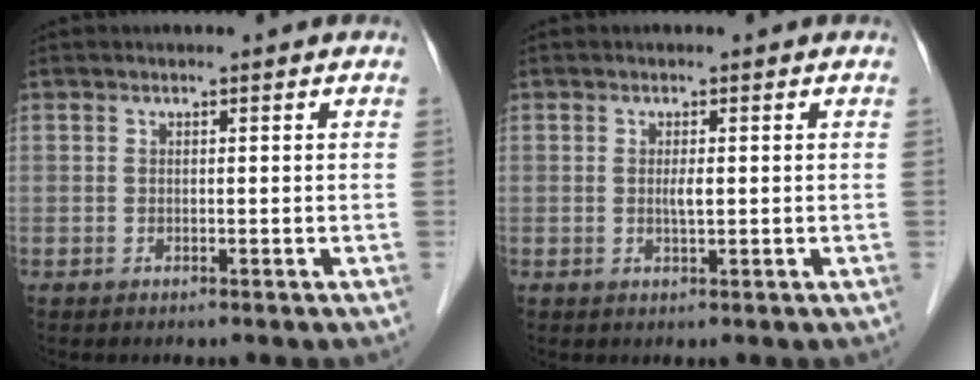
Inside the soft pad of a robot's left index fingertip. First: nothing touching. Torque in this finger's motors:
{"motor_torque": [0.41, 0.43, 0.01, 0.01]}